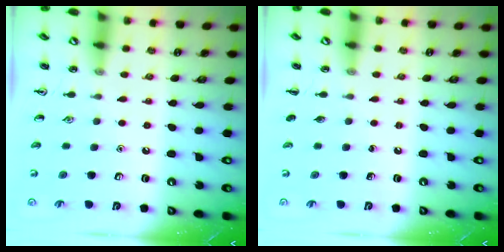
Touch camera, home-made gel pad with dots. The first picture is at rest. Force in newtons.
{"total": 0.0}